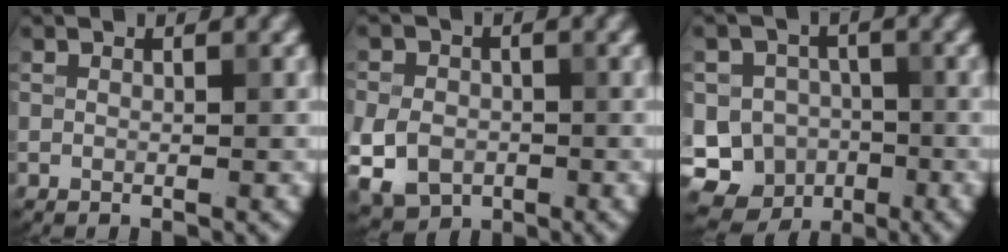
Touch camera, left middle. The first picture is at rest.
{"total": 6.2, "force": [-1.7, 4.9, 3.4], "torque": [-0.070, -0.017, -0.043]}
{"total": 10.6, "force": [-4.1, 9.5, 2.5], "torque": [-0.038, -0.017, -0.086]}